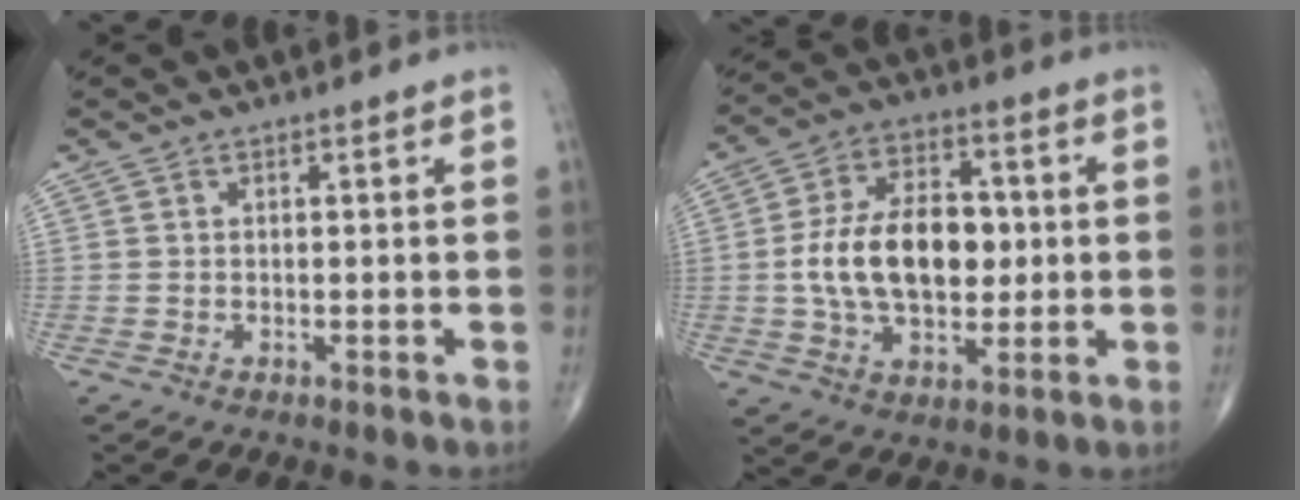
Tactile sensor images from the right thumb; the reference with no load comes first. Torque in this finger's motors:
{"motor_torque": [0.24, 0.24, 1.22, 0.21, 0.18]}